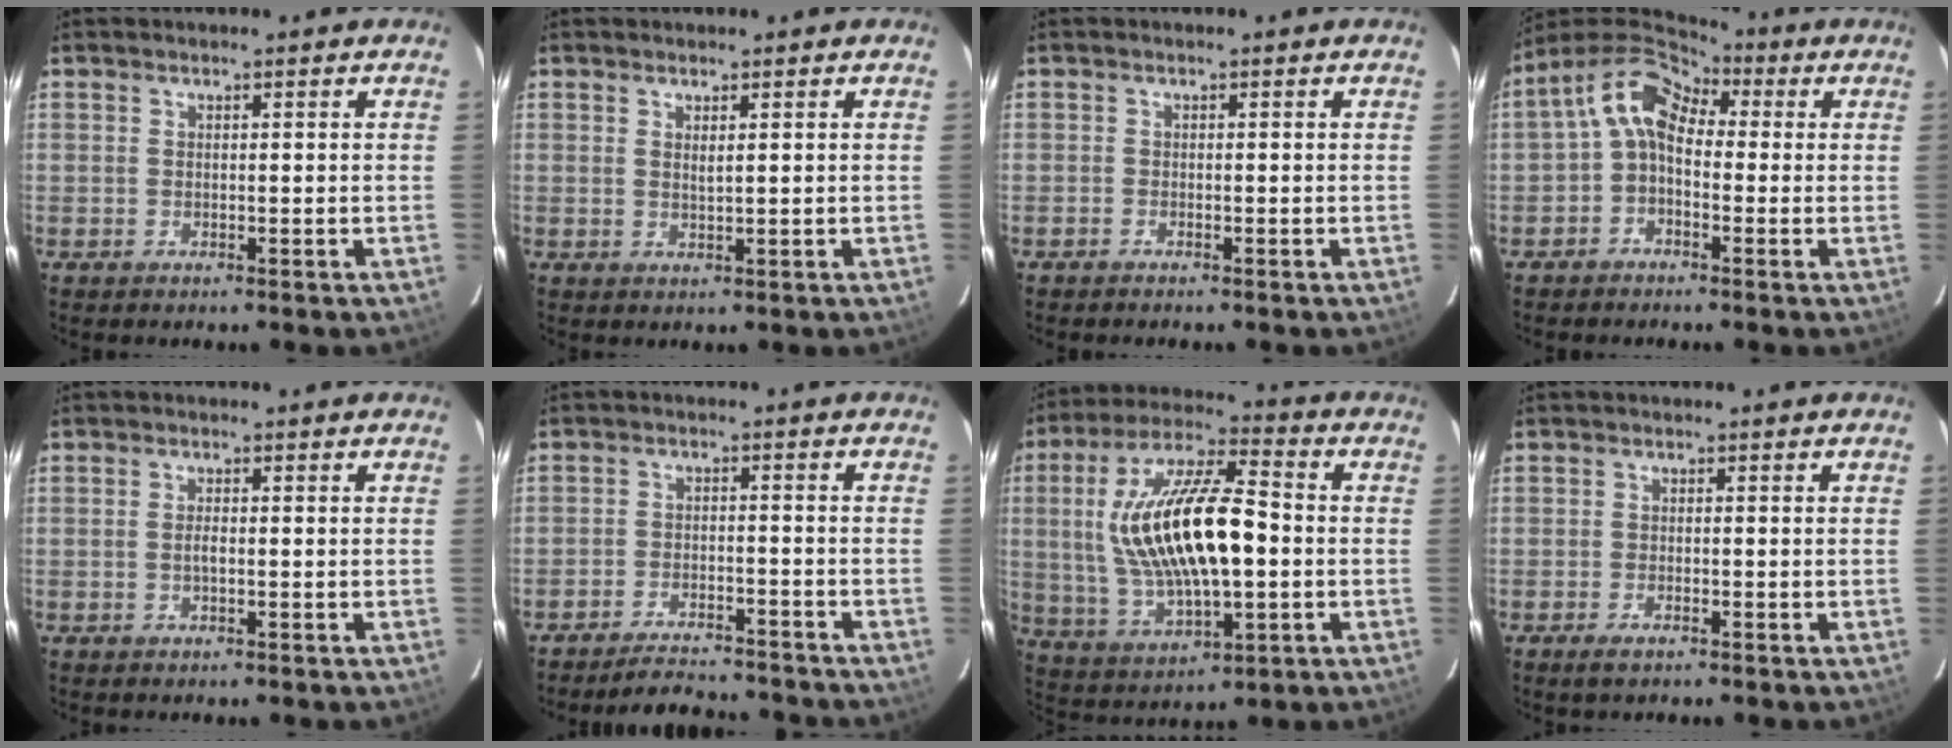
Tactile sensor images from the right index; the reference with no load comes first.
{"total": 1.4, "force": [0.6, 0.3, 1.2], "torque": [-0.021, 0.000, 0.010]}
{"total": 0.8, "force": [-0.7, 0.1, 0.2], "torque": [-0.010, -0.001, -0.015]}
{"total": 8.3, "force": [0.2, 5.9, 5.8], "torque": [-0.108, 0.030, -0.012]}
{"total": 1.5, "force": [-0.3, 0.7, 1.3], "torque": [-0.026, 0.002, -0.007]}
{"total": 13.2, "force": [-12.1, 3.0, 4.3], "torque": [-0.098, 0.004, -0.163]}
{"total": 20.8, "force": [0.4, 8.0, 19.2], "torque": [-0.371, 0.011, 0.018]}
{"total": 2.0, "force": [-1.5, 0.7, 1.2], "torque": [-0.032, -0.004, -0.029]}